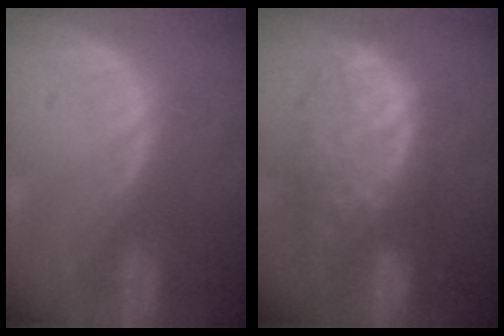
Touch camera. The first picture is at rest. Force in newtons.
{"total": 11.2, "press": 9.6, "slide": 5.9}